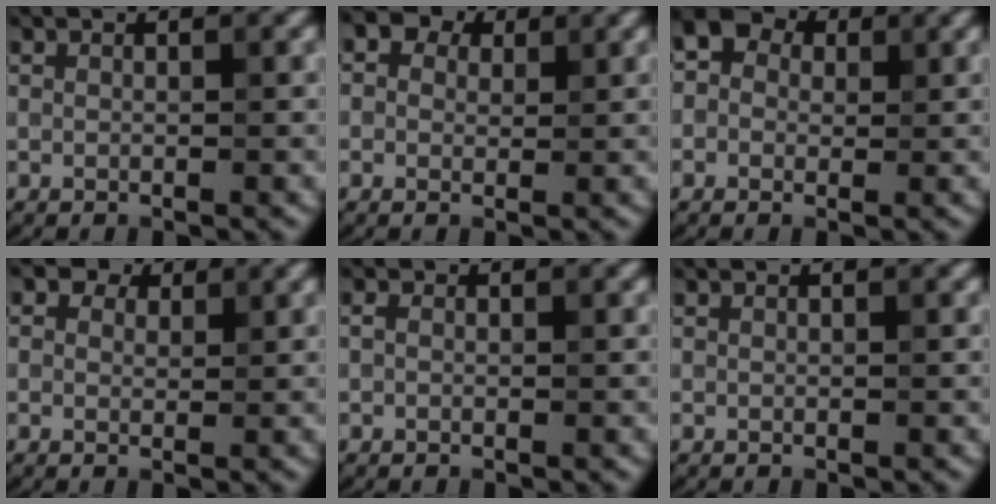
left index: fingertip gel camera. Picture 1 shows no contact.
{"total": 4.3, "force": [2.1, 3.0, 2.1], "torque": [-0.027, 0.012, -0.002]}
{"total": 4.5, "force": [1.2, 3.8, 2.1], "torque": [-0.012, 0.018, -0.027]}
{"total": 3.3, "force": [2.1, 2.1, 1.5], "torque": [-0.025, 0.006, 0.008]}
{"total": 0.6, "force": [-0.1, 0.5, 0.4], "torque": [-0.010, 0.002, -0.005]}
{"total": 0.0}